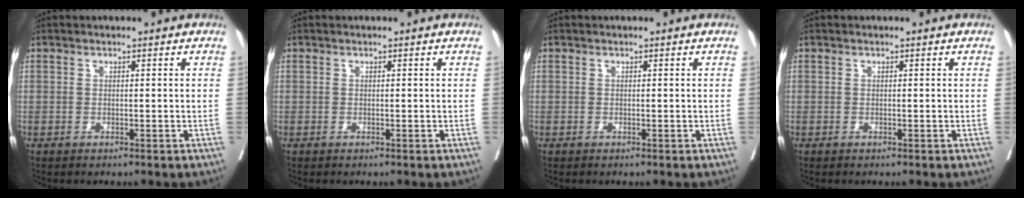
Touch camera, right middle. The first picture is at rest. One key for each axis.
{"total": 0.0}
{"total": 0.0}
{"total": 0.0}